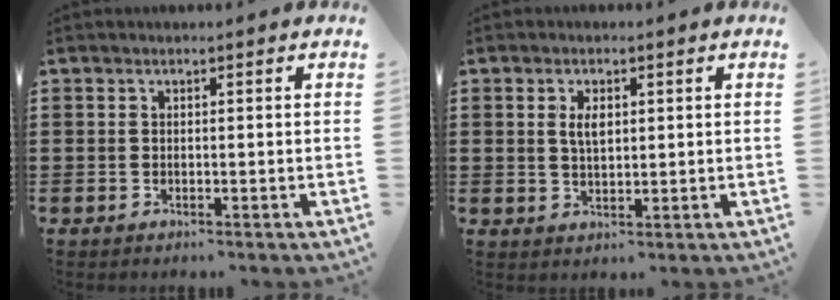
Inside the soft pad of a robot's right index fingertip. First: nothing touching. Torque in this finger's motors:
{"motor_torque": [0.16, 0.15, 0.06, 0.07]}